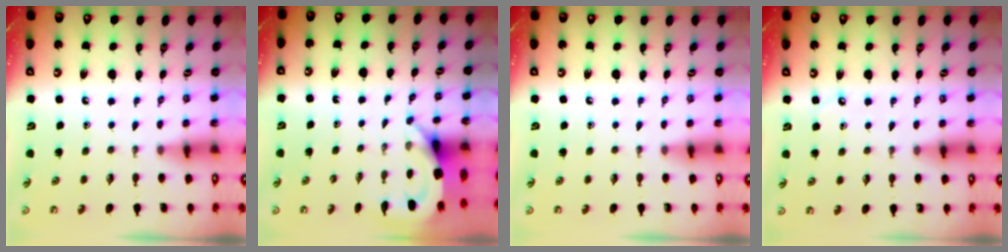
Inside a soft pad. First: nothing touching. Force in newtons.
{"total": 3.7, "press": 3.7, "slide": 0.2}
{"total": 0.0}
{"total": 2.4, "press": 2.4, "slide": 0.3}